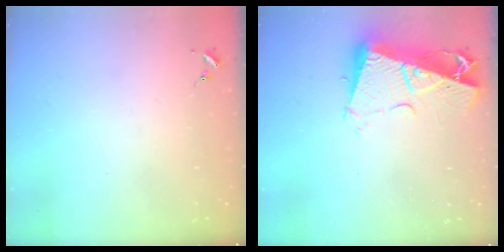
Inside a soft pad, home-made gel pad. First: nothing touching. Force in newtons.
{"total": 15.1, "press": 14.9, "slide": 1.8}